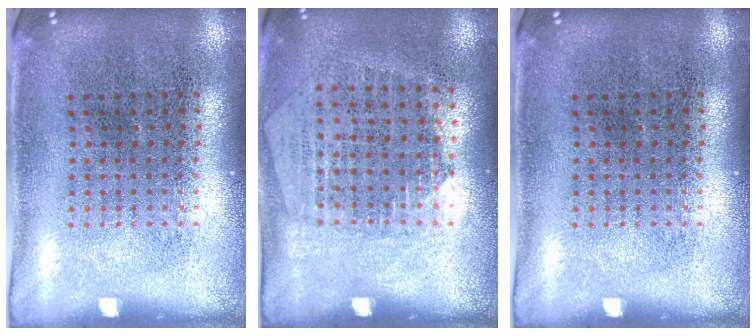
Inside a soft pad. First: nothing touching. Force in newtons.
{"total": 1.3, "press": 1.2, "slide": 0.5}
{"total": 0.0}